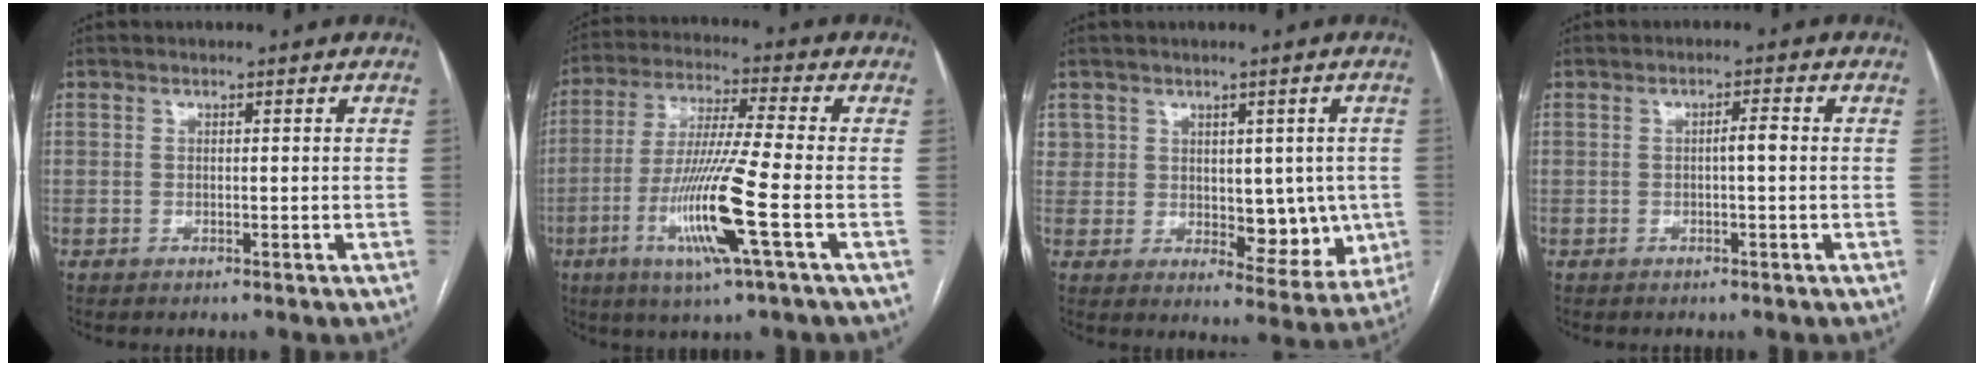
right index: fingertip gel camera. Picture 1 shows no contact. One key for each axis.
{"total": 13.3, "fx": -4.3, "fy": -0.9, "fz": 12.5, "tx": -0.254, "ty": -0.019, "tz": -0.085}
{"total": 7.9, "fx": 0.9, "fy": 5.9, "fz": 5.2, "tx": -0.047, "ty": 0.006, "tz": 0.034}
{"total": 1.7, "fx": -0.2, "fy": 0.2, "fz": 1.7, "tx": -0.026, "ty": 0.004, "tz": -0.001}